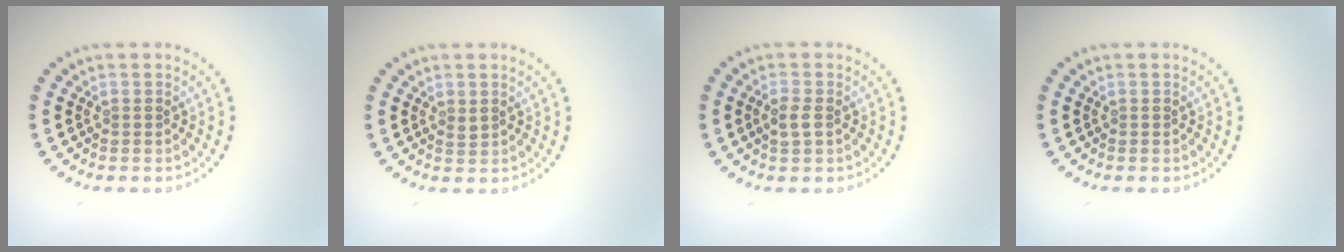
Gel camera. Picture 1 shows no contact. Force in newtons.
{"total": 0.5, "press": 0.4, "slide": 0.3}
{"total": 1.4, "press": 1.4, "slide": 0.2}
{"total": 0.0}